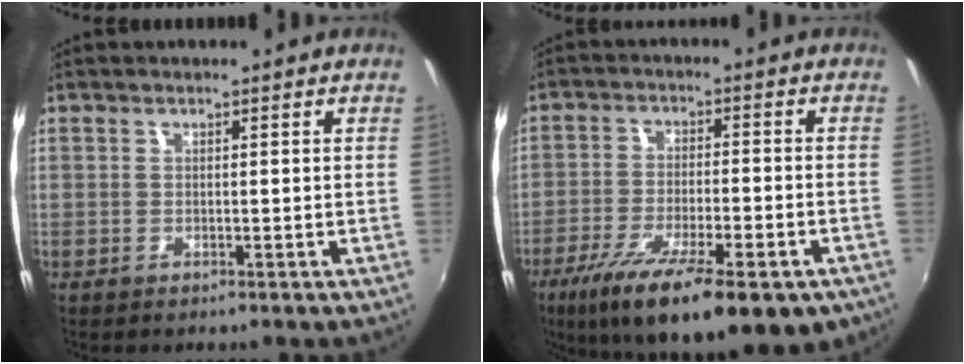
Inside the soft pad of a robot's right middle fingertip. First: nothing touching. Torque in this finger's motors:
{"motor_torque": [1.23, -0.91, 0.32, 0.21]}